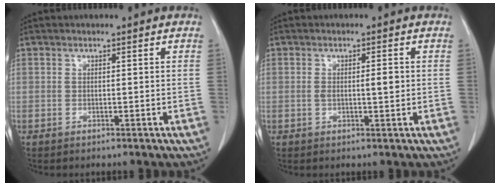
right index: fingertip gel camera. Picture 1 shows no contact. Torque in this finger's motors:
{"motor_torque": [0.12, 0.02, 0.03, 0.01]}